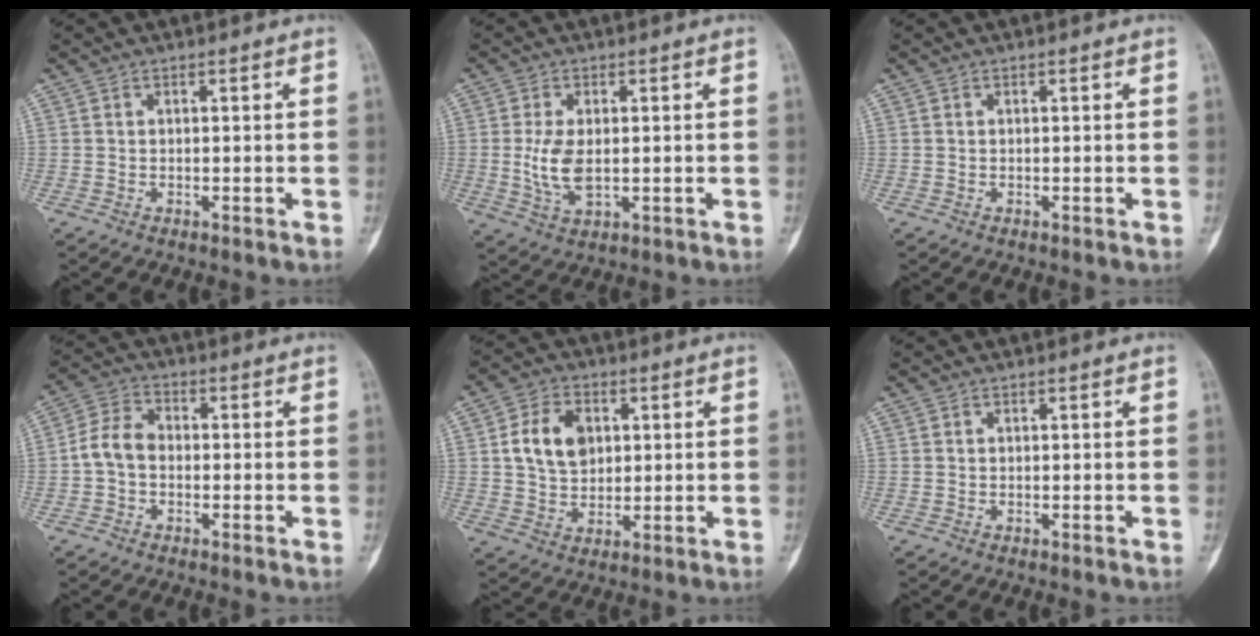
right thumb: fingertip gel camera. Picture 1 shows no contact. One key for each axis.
{"total": 6.7, "fx": -0.1, "fy": 3.5, "fz": 5.7, "tx": -0.120, "ty": -0.011, "tz": 0.003}
{"total": 0.0}
{"total": 6.0, "fx": -1.0, "fy": 4.4, "fz": 4.0, "tx": -0.069, "ty": 0.020, "tz": -0.033}
{"total": 9.5, "fx": 2.1, "fy": 6.9, "fz": 6.1, "tx": -0.090, "ty": -0.003, "tz": 0.039}
{"total": 0.0}